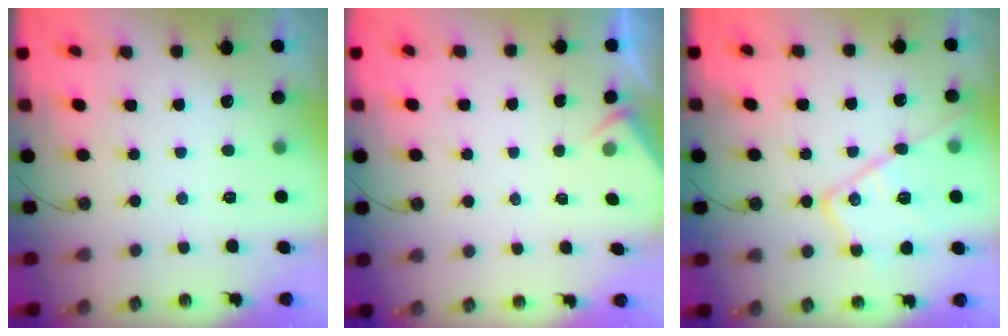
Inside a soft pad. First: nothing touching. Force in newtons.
{"total": 2.2, "press": 2.1, "slide": 0.4}
{"total": 17.2, "press": 17.2, "slide": 1.2}